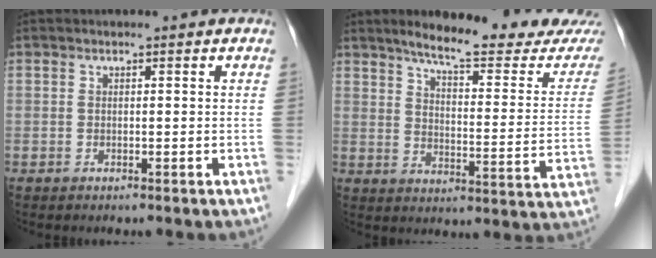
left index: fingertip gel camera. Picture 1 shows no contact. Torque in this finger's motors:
{"motor_torque": [0.07, -0.22, 0.22, 0.06]}